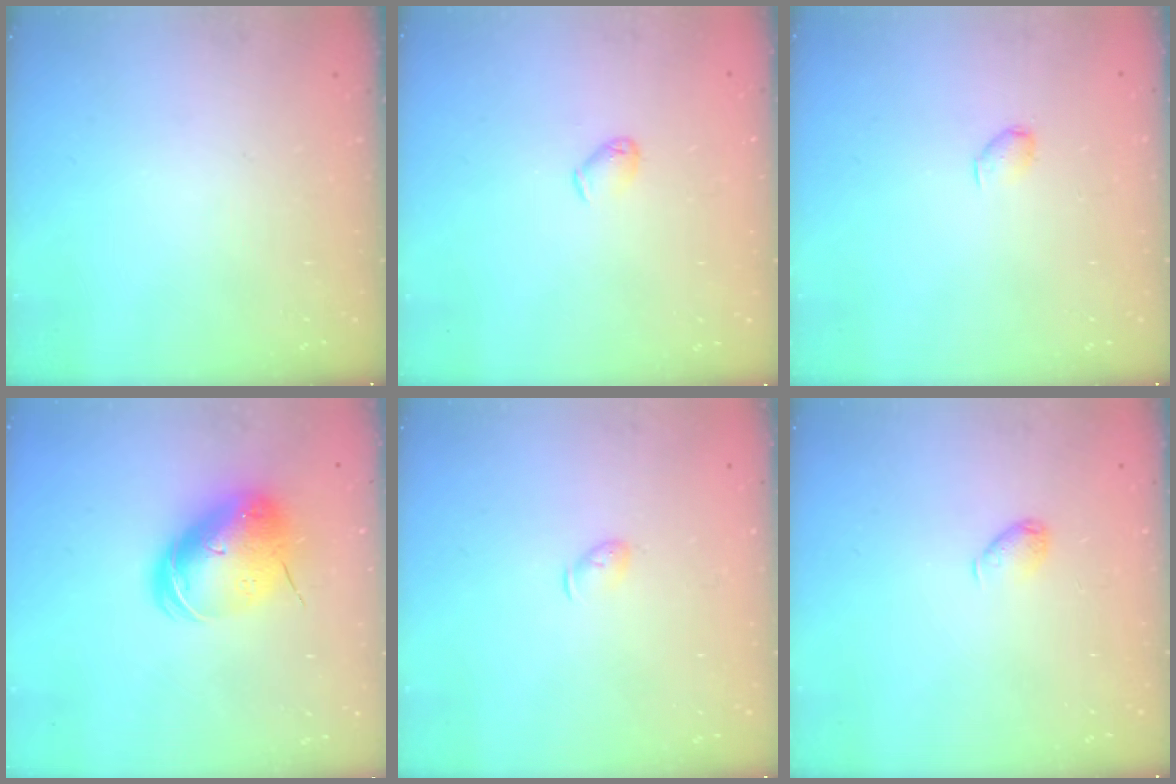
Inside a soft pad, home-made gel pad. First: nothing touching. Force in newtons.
{"total": 4.1, "press": 4.0, "slide": 0.9}
{"total": 3.5, "press": 3.5, "slide": 0.6}
{"total": 12.9, "press": 12.7, "slide": 2.5}
{"total": 3.6, "press": 3.5, "slide": 0.7}
{"total": 4.9, "press": 4.9, "slide": 0.6}